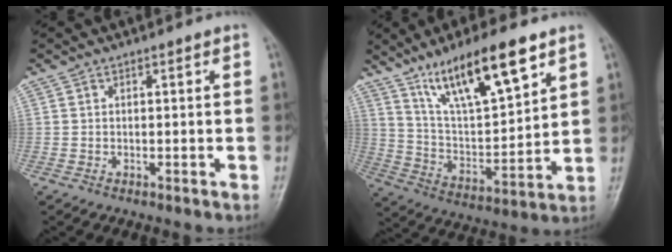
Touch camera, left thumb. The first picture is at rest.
{"total": 17.6, "force": [11.0, 4.8, 12.9], "torque": [-0.201, -0.044, 0.209]}